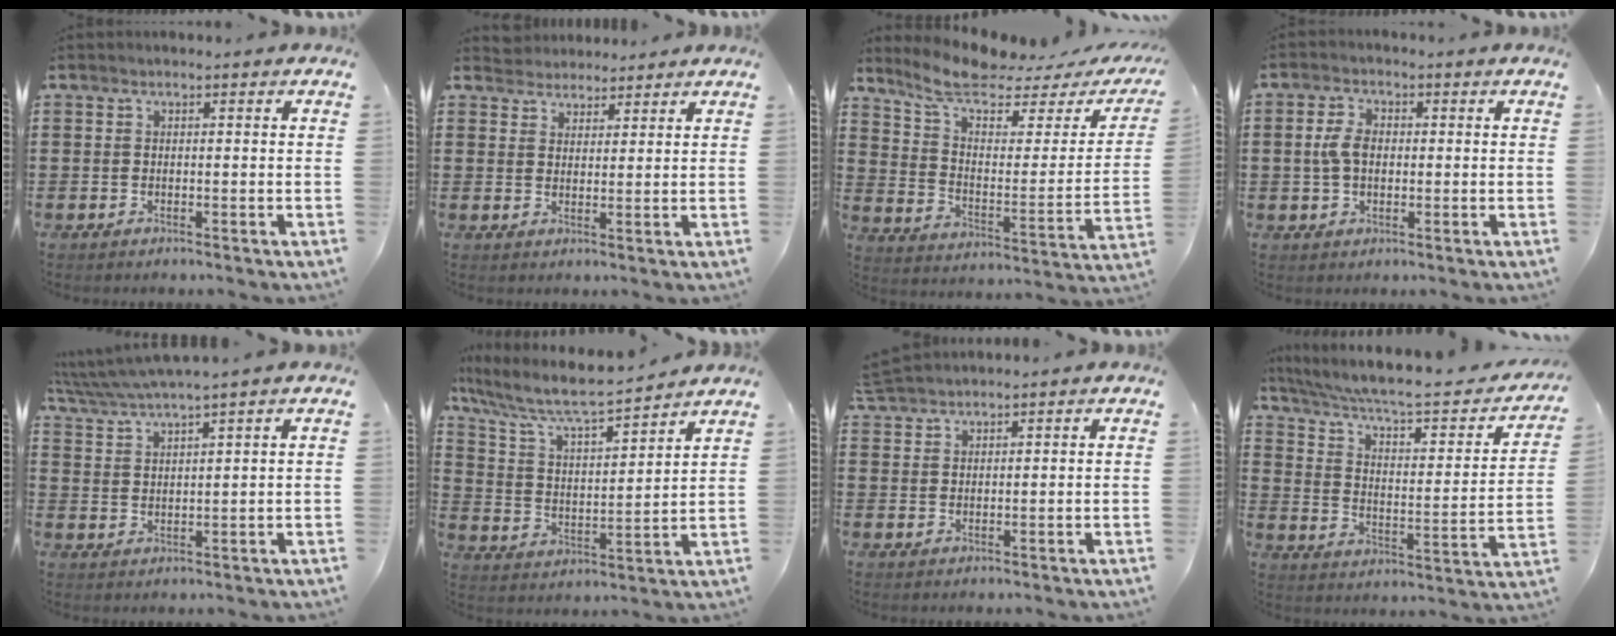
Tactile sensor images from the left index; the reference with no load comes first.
{"total": 2.7, "force": [2.5, 1.0, -0.4], "torque": [-0.002, 0.001, 0.049]}
{"total": 7.5, "force": [6.4, 1.3, 3.7], "torque": [-0.104, -0.040, 0.109]}
{"total": 4.2, "force": [0.3, 2.5, 3.4], "torque": [-0.085, 0.004, 0.000]}
{"total": 3.8, "force": [3.4, -0.6, 1.6], "torque": [-0.044, -0.016, 0.058]}
{"total": 7.5, "force": [6.4, 0.9, 3.8], "torque": [-0.102, -0.042, 0.104]}
{"total": 2.6, "force": [2.5, 0.2, 0.5], "torque": [-0.017, -0.001, 0.051]}
{"total": 6.8, "force": [5.3, 1.0, 4.2], "torque": [-0.105, -0.043, 0.083]}